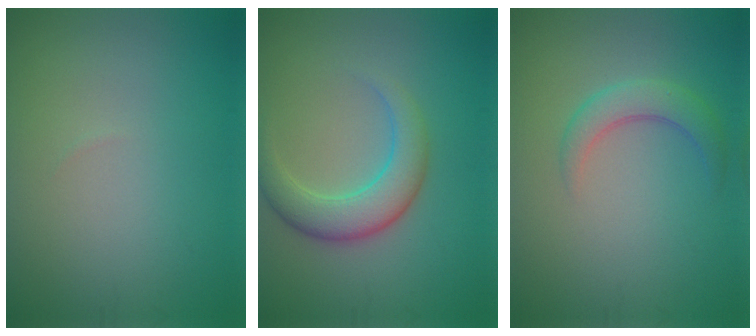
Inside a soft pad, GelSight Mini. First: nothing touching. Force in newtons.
{"total": 4.5, "press": 4.5, "slide": 0.1}
{"total": 2.8, "press": 2.8, "slide": 0.1}